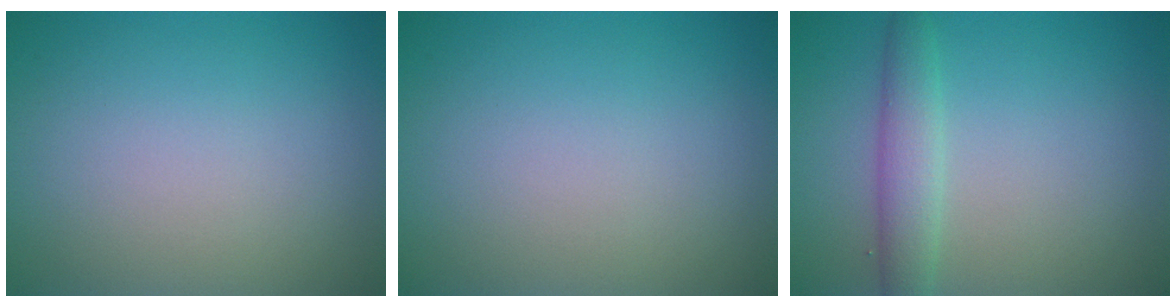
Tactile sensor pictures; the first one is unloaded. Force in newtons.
{"total": 0.0}
{"total": 2.8, "press": 2.8, "slide": 0.1}